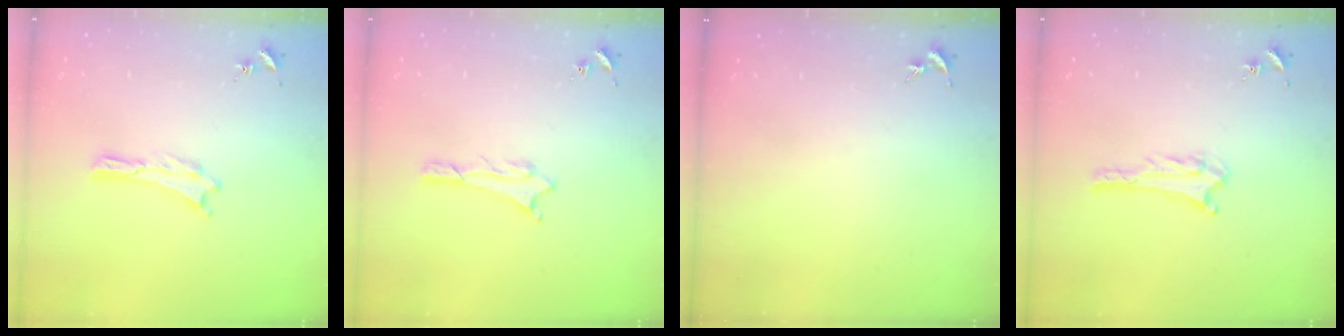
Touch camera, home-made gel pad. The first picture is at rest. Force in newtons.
{"total": 0.7, "press": 0.7, "slide": 0.2}
{"total": 0.0}
{"total": 2.8, "press": 2.8, "slide": 0.2}